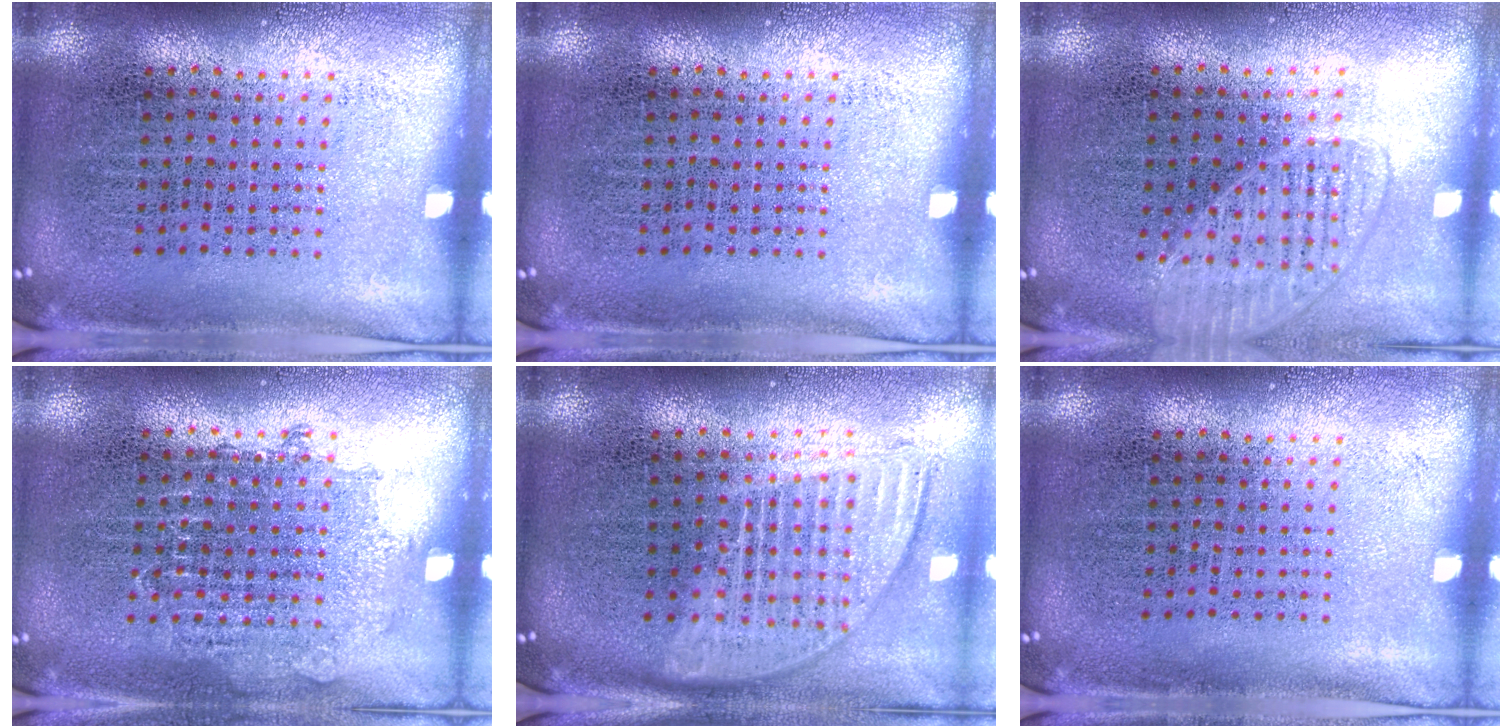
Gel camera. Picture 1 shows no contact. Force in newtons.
{"total": 0.0}
{"total": 1.5, "press": 1.4, "slide": 0.4}
{"total": 0.5, "press": 0.5, "slide": 0.1}
{"total": 1.8, "press": 1.5, "slide": 0.9}
{"total": 0.0}